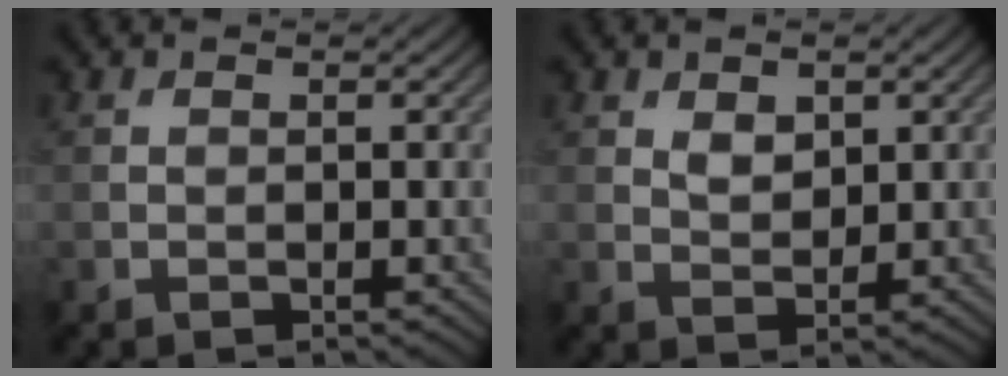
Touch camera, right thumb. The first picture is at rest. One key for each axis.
{"total": 2.2, "fx": 1.1, "fy": 1.4, "fz": 1.3, "tx": -0.029, "ty": -0.003, "tz": 0.023}